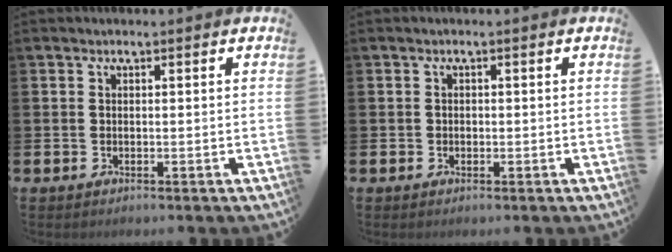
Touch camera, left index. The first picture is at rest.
{"total": 0.7, "force": [-0.1, 0.6, 0.2], "torque": [0.000, 0.004, -0.006]}